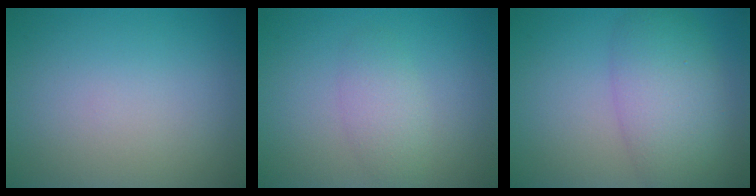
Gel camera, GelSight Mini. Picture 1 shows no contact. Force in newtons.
{"total": 2.2, "press": 2.2, "slide": 0.1}
{"total": 6.3, "press": 6.3, "slide": 0.2}